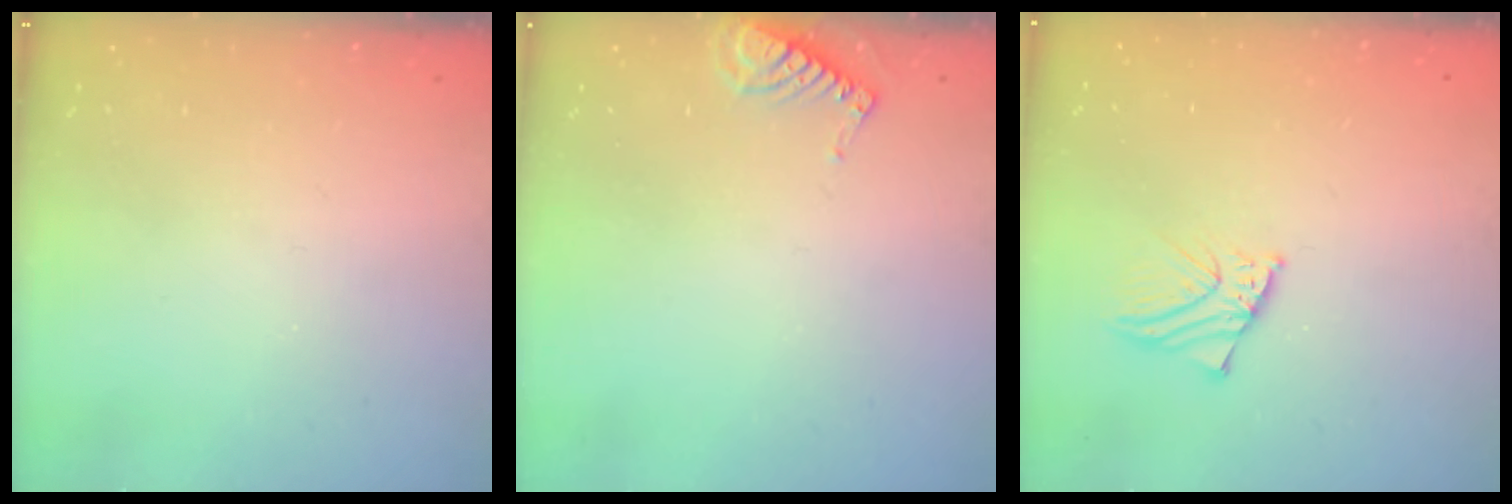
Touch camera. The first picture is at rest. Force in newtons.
{"total": 6.2, "press": 6.2, "slide": 0.4}
{"total": 3.3, "press": 3.3, "slide": 0.3}